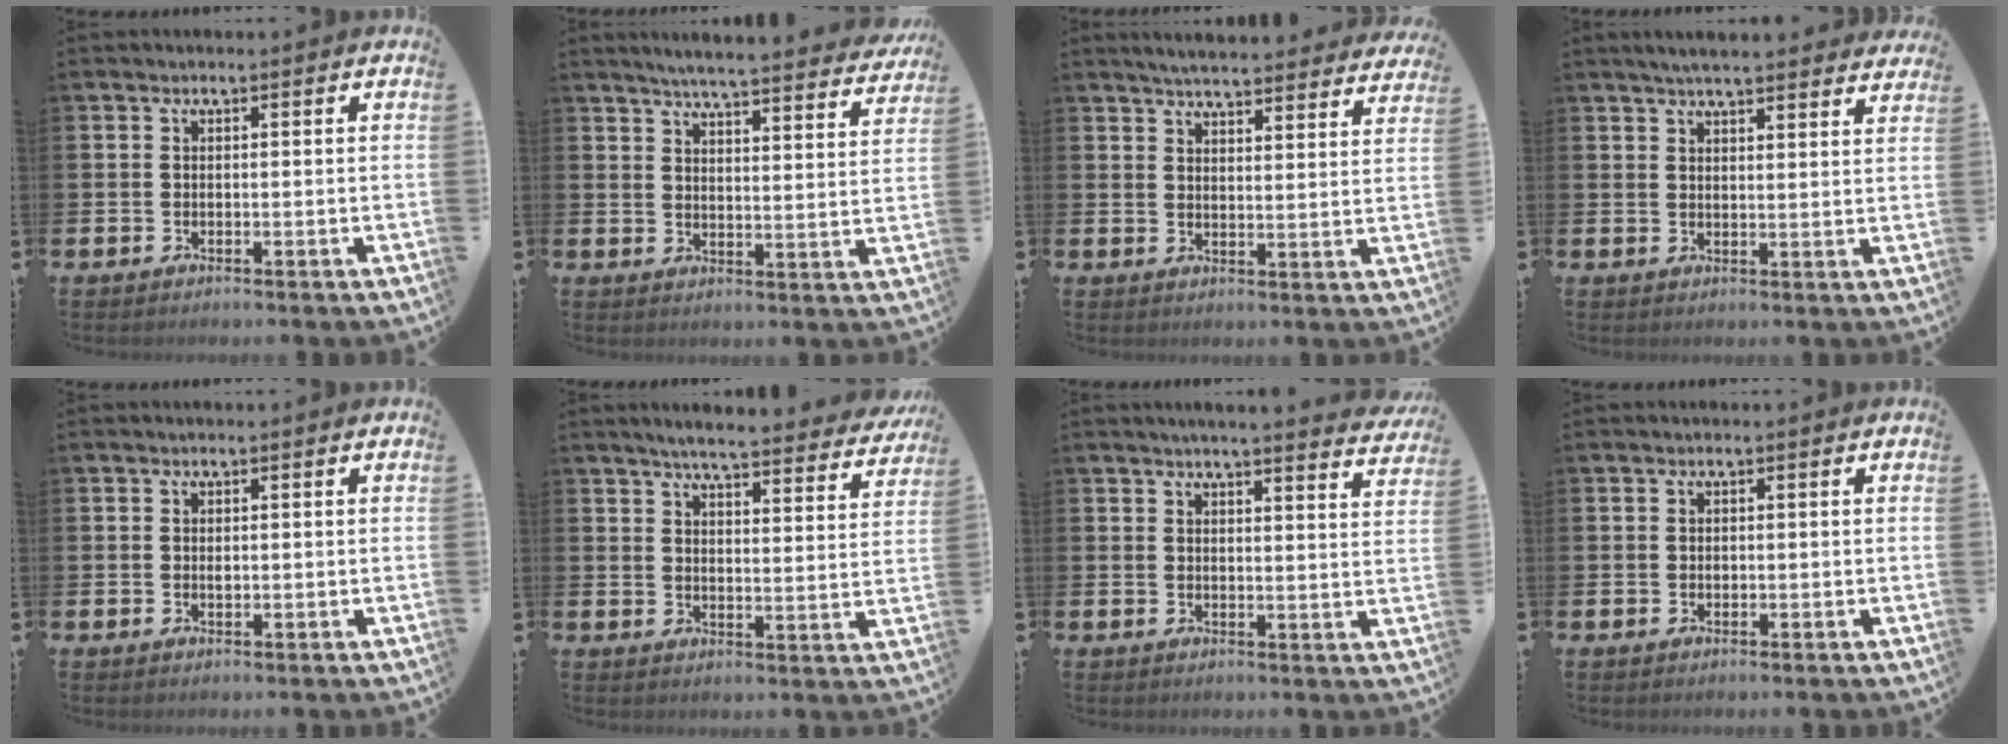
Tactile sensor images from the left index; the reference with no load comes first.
{"total": 5.6, "force": [5.4, -0.2, 1.4], "torque": [-0.037, -0.042, 0.089]}
{"total": 5.0, "force": [5.0, 0.2, 0.7], "torque": [-0.018, -0.035, 0.085]}
{"total": 4.6, "force": [4.4, 0.2, 1.2], "torque": [-0.029, -0.016, 0.079]}
{"total": 0.6, "force": [0.2, 0.3, 0.4], "torque": [-0.003, 0.000, 0.001]}
{"total": 5.3, "force": [5.0, 0.1, 1.6], "torque": [-0.039, -0.039, 0.083]}
{"total": 4.2, "force": [4.1, -0.4, 0.8], "torque": [-0.017, -0.025, 0.070]}
{"total": 0.5, "force": [0.0, 0.4, 0.2], "torque": [-0.001, 0.002, -0.002]}